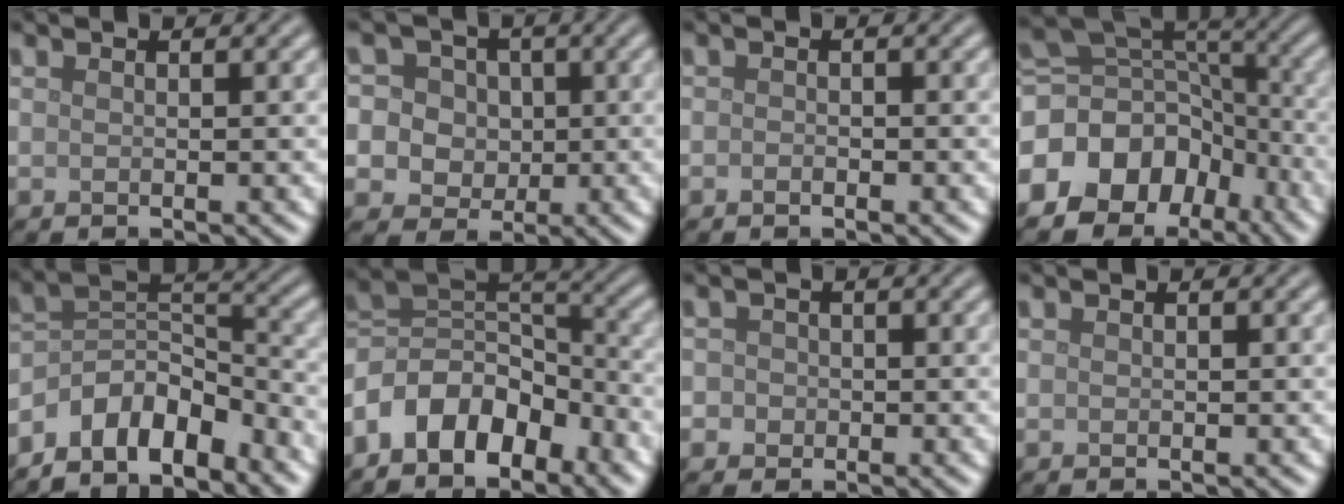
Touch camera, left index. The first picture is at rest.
{"total": 8.4, "force": [1.8, 7.5, 3.1], "torque": [-0.060, 0.038, 0.010]}
{"total": 0.5, "force": [-0.2, 0.3, 0.3], "torque": [-0.006, -0.001, -0.006]}
{"total": 11.6, "force": [-5.6, 8.9, 4.8], "torque": [-0.103, 0.003, -0.091]}
{"total": 7.0, "force": [-5.1, 3.2, 3.6], "torque": [-0.046, 0.007, -0.102]}
{"total": 7.8, "force": [-4.6, 4.4, 4.5], "torque": [-0.065, 0.013, -0.100]}
{"total": 2.3, "force": [0.1, 2.2, 0.7], "torque": [0.007, 0.014, -0.020]}
{"total": 0.0}